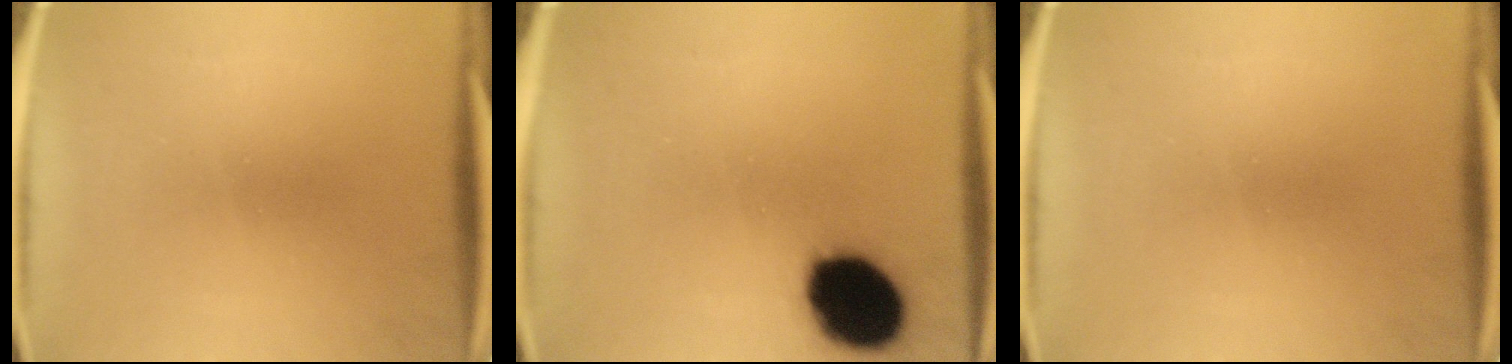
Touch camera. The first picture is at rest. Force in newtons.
{"total": 17.8}
{"total": 0.0}